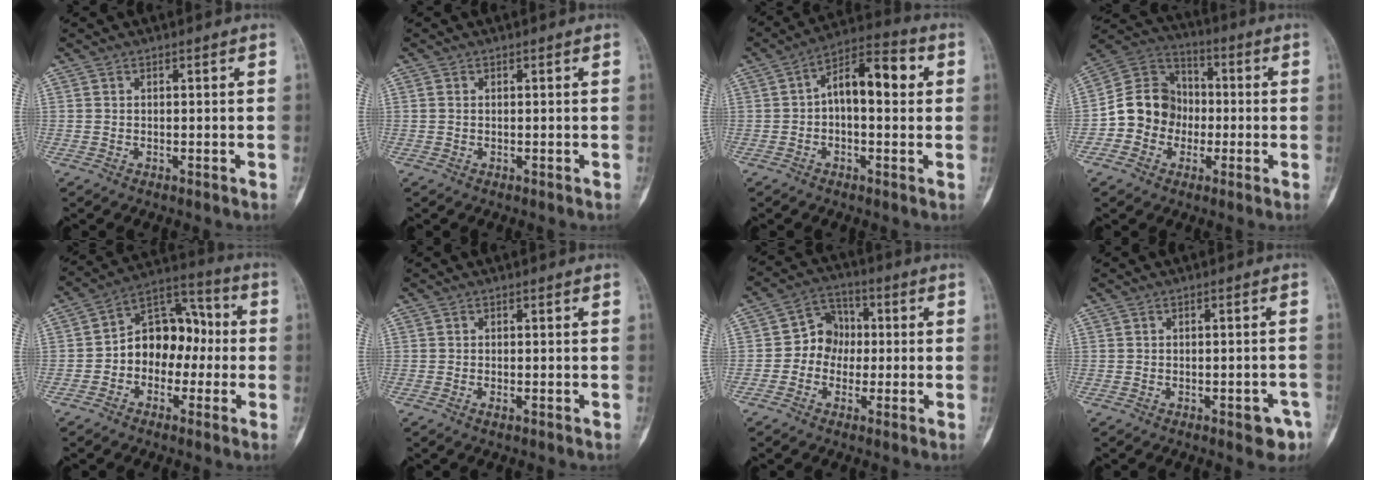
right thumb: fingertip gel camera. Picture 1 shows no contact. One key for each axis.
{"total": 0.5, "fx": 0.1, "fy": 0.4, "fz": 0.4, "tx": -0.011, "ty": 0.001, "tz": 0.002}
{"total": 11.2, "fx": 1.3, "fy": 5.6, "fz": 9.7, "tx": -0.133, "ty": 0.036, "tz": 0.012}
{"total": 12.1, "fx": -2.3, "fy": 10.8, "fz": 5.0, "tx": -0.053, "ty": 0.040, "tz": -0.051}
{"total": 12.4, "fx": -1.6, "fy": 9.0, "fz": 8.4, "tx": -0.088, "ty": 0.050, "tz": -0.041}
{"total": 0.8, "fx": -0.4, "fy": 0.2, "fz": 0.6, "tx": -0.012, "ty": 0.000, "tz": -0.008}
{"total": 7.2, "fx": -0.6, "fy": 6.3, "fz": 3.5, "tx": -0.021, "ty": 0.025, "tz": -0.028}
{"total": 4.2, "fx": -2.2, "fy": 1.8, "fz": 3.1, "tx": -0.022, "ty": 0.015, "tz": -0.021}